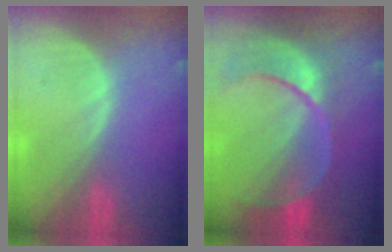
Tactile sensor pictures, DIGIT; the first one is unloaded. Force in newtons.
{"total": 11.2, "press": 9.3, "slide": 6.1}